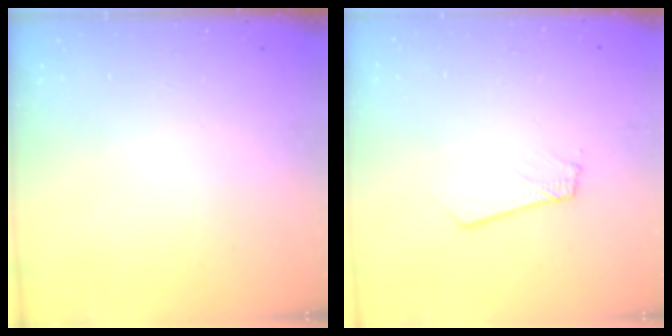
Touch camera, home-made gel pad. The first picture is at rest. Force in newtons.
{"total": 1.8, "press": 1.8, "slide": 0.1}